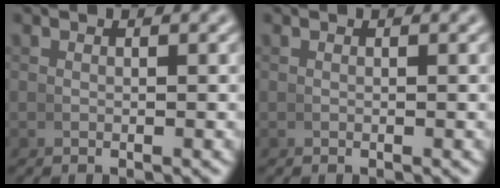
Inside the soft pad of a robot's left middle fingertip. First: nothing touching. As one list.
[{"total": 0.0}]